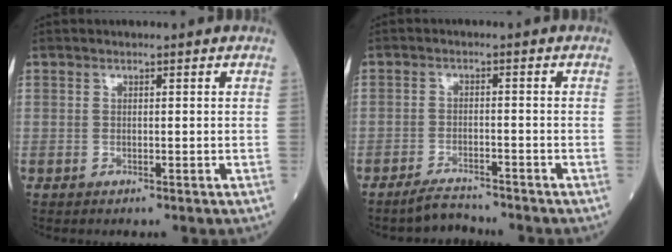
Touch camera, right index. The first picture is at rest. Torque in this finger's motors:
{"motor_torque": [-0.32, -0.20, 0.07, 0.00]}